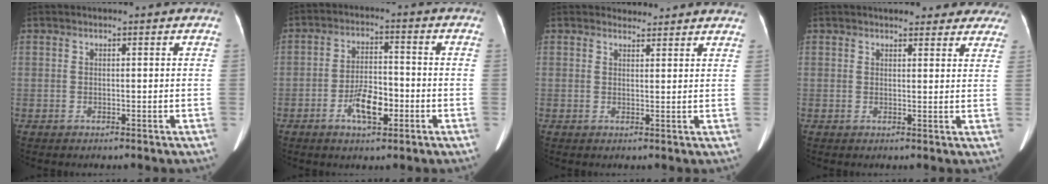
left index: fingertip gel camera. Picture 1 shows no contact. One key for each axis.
{"total": 6.5, "fx": -3.0, "fy": 2.5, "fz": 5.2, "tx": -0.101, "ty": 0.003, "tz": -0.050}
{"total": 4.2, "fx": 4.0, "fy": 1.2, "fz": -0.2, "tx": 0.007, "ty": 0.005, "tz": 0.035}
{"total": 10.4, "fx": 9.1, "fy": 3.4, "fz": 3.7, "tx": -0.008, "ty": 0.003, "tz": 0.088}